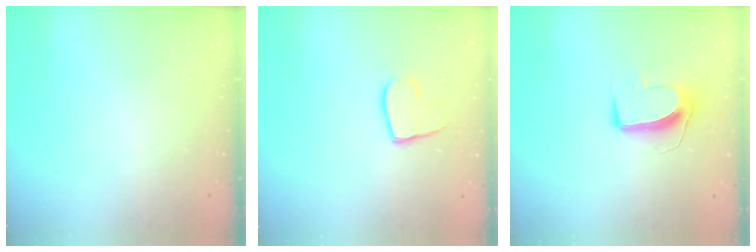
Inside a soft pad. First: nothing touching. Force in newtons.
{"total": 10.0, "press": 9.9, "slide": 0.7}
{"total": 9.7, "press": 9.7, "slide": 0.6}